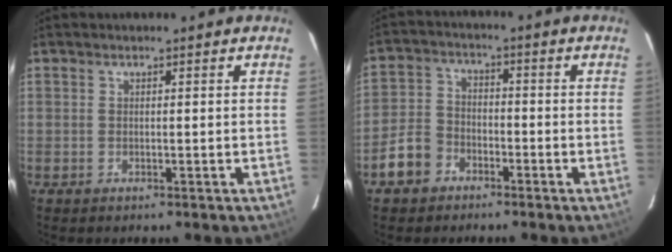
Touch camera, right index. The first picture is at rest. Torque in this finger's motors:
{"motor_torque": [0.38, -0.44, 0.00, -0.06]}